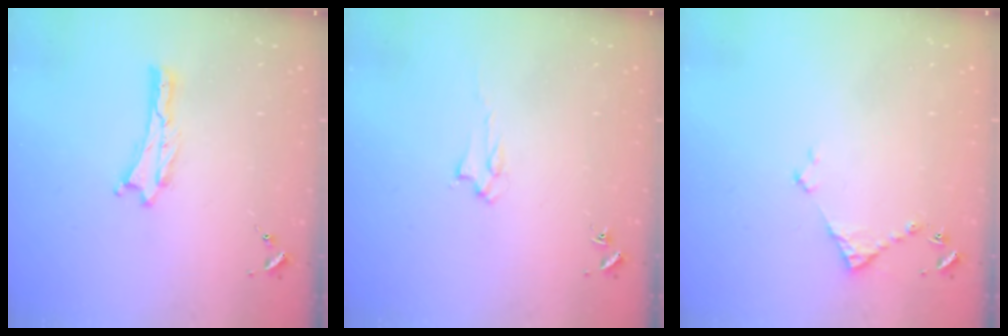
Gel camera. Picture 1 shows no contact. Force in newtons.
{"total": 1.6, "press": 1.6, "slide": 0.2}
{"total": 3.7, "press": 3.6, "slide": 0.3}